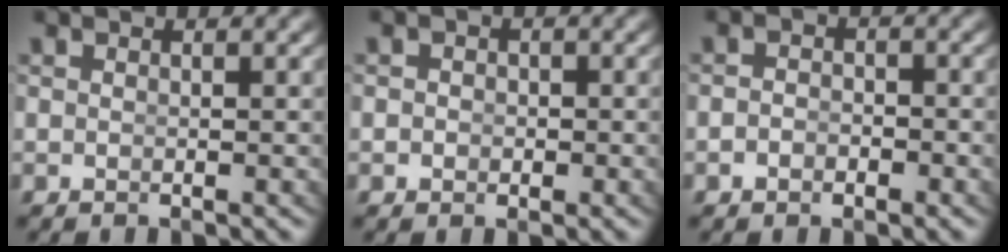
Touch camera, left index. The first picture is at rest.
{"total": 0.9, "force": [-0.5, 0.7, 0.3], "torque": [-0.002, -0.010, -0.006]}
{"total": 1.4, "force": [-1.1, 0.7, 0.3], "torque": [-0.001, -0.011, -0.018]}